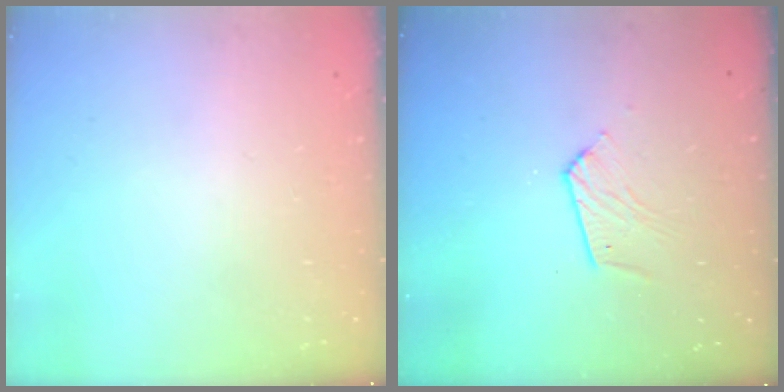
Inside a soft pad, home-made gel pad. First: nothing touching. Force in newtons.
{"total": 6.8, "press": 6.7, "slide": 0.6}